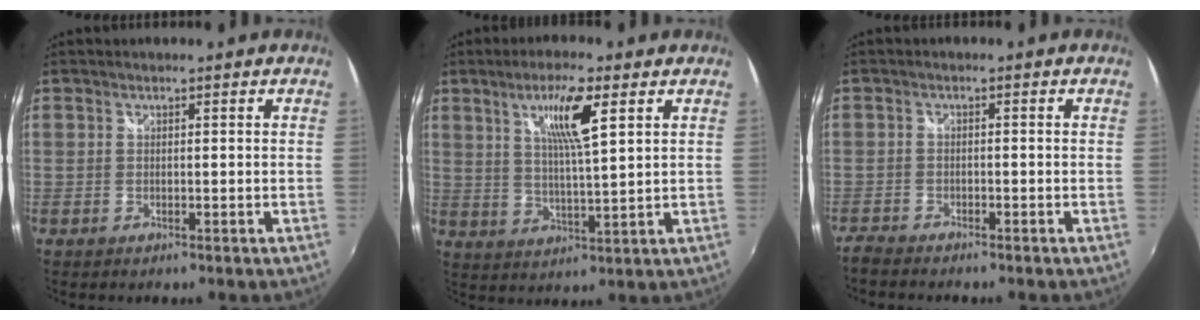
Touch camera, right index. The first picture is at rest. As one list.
[{"total": 9.0, "force": [4.2, 1.1, 7.8], "torque": [-0.140, 0.000, 0.075]}, {"total": 3.2, "force": [-3.1, 0.5, 0.7], "torque": [-0.029, -0.014, -0.062]}]